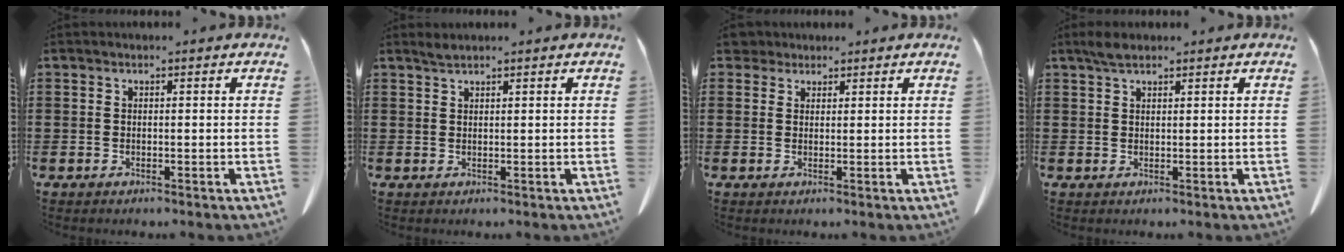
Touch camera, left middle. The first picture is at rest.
{"total": 1.2, "force": [1.0, 0.0, 0.6], "torque": [-0.014, -0.001, 0.019]}
{"total": 2.6, "force": [2.2, 1.3, 0.7], "torque": [-0.023, 0.007, 0.043]}
{"total": 2.3, "force": [1.7, 0.7, 1.4], "torque": [-0.032, 0.003, 0.032]}